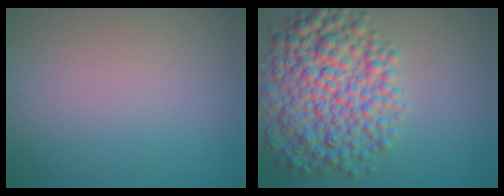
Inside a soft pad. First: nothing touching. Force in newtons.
{"total": 9.0, "press": 9.0, "slide": 0.0}